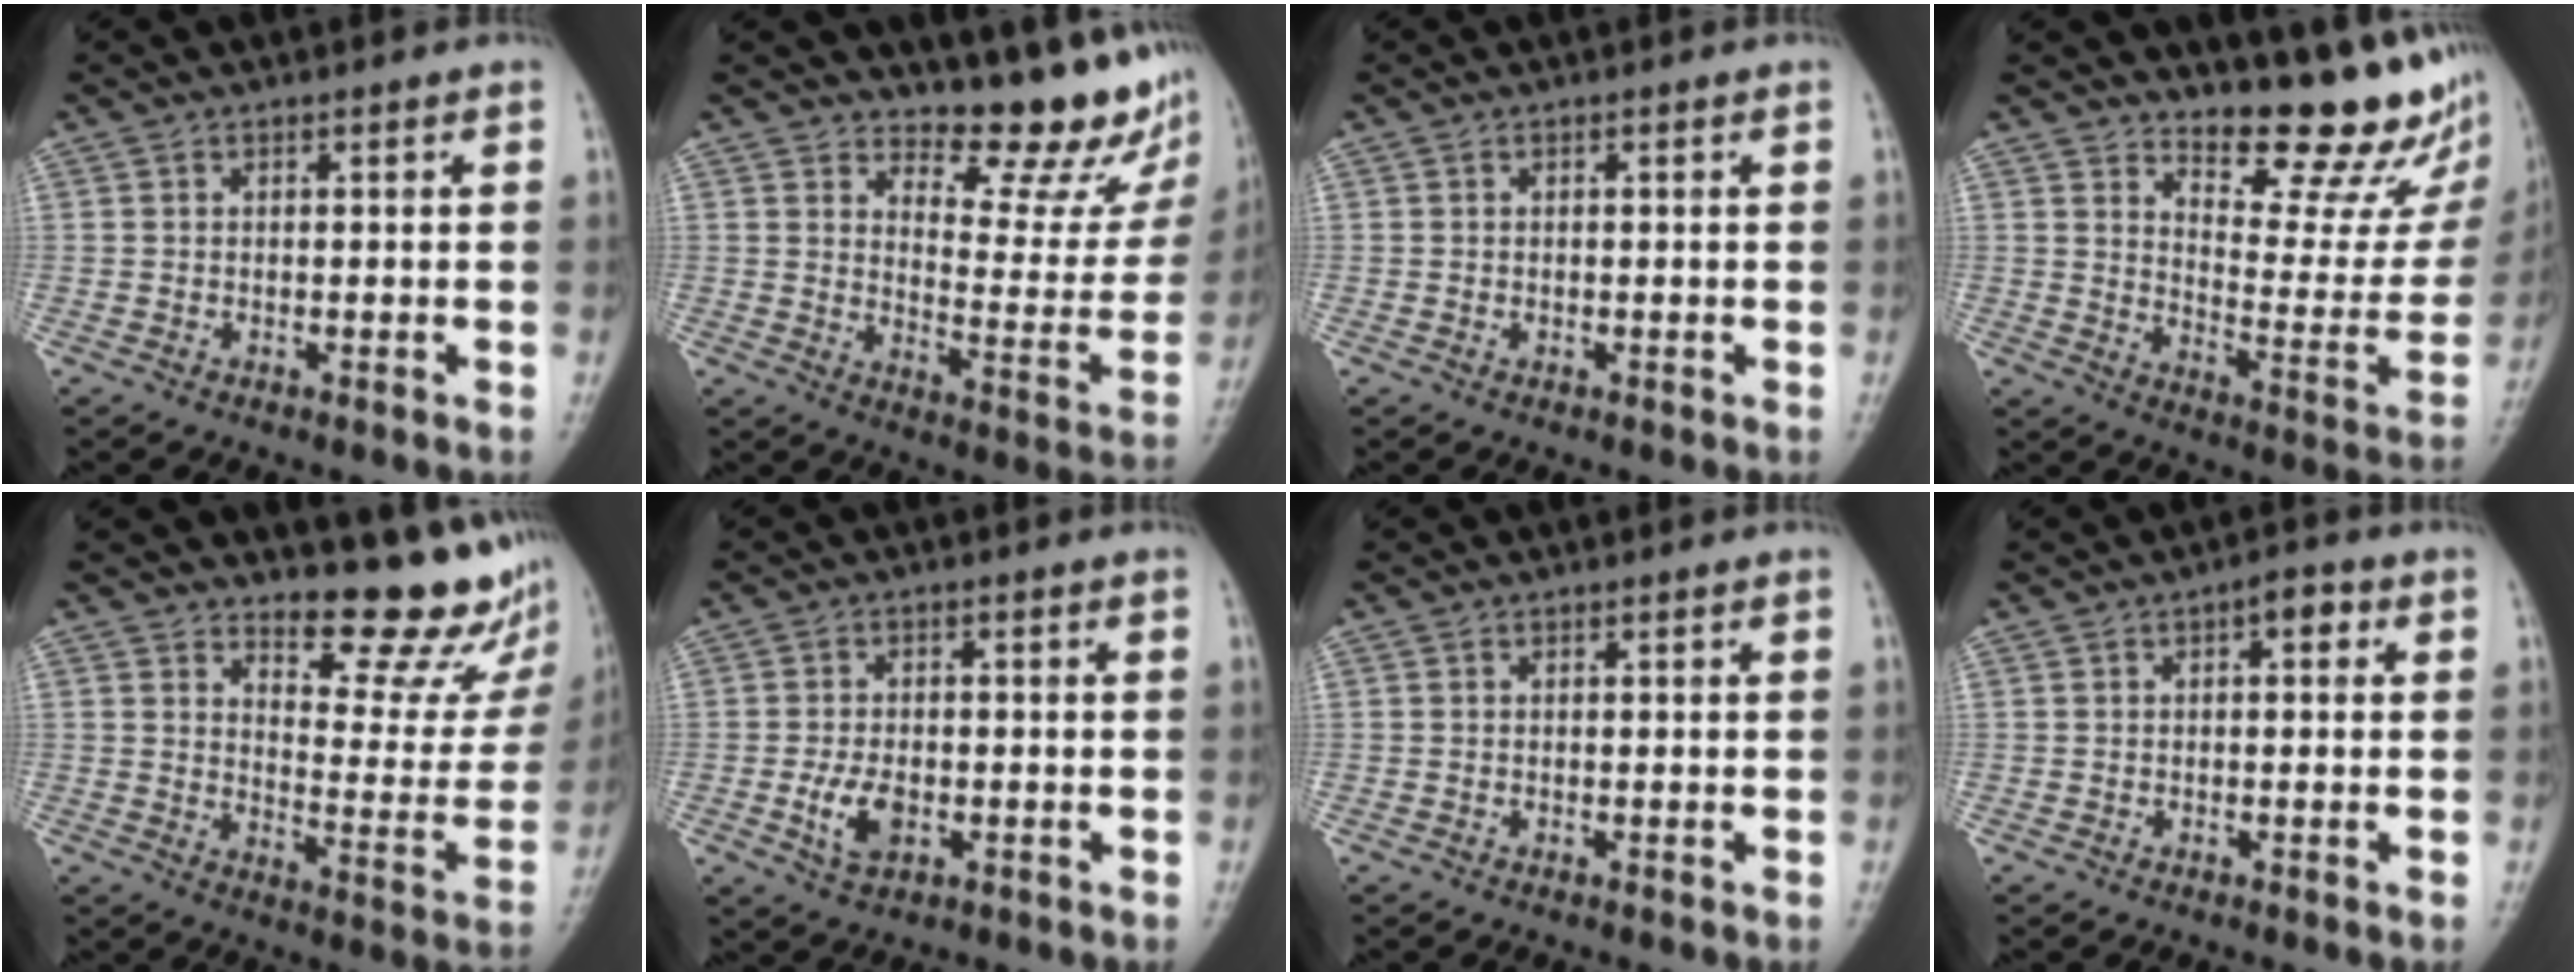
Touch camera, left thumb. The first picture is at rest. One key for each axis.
{"total": 15.3, "fx": 12.5, "fy": 5.0, "fz": 7.2, "tx": -0.048, "ty": -0.120, "tz": 0.157}
{"total": 0.0}
{"total": 17.7, "fx": 14.0, "fy": 5.3, "fz": 9.4, "tx": -0.080, "ty": -0.125, "tz": 0.190}
{"total": 15.8, "fx": 12.9, "fy": 4.8, "fz": 7.7, "tx": -0.055, "ty": -0.122, "tz": 0.166}
{"total": 5.4, "fx": -1.5, "fy": 3.1, "fz": 4.1, "tx": -0.077, "ty": 0.002, "tz": -0.024}
{"total": 0.0}
{"total": 2.9, "fx": 0.8, "fy": 1.4, "fz": 2.4, "tx": -0.020, "ty": 0.005, "tz": 0.003}